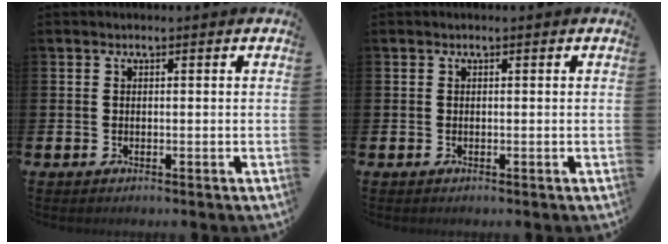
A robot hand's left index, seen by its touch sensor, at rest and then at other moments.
{"total": 0.0}